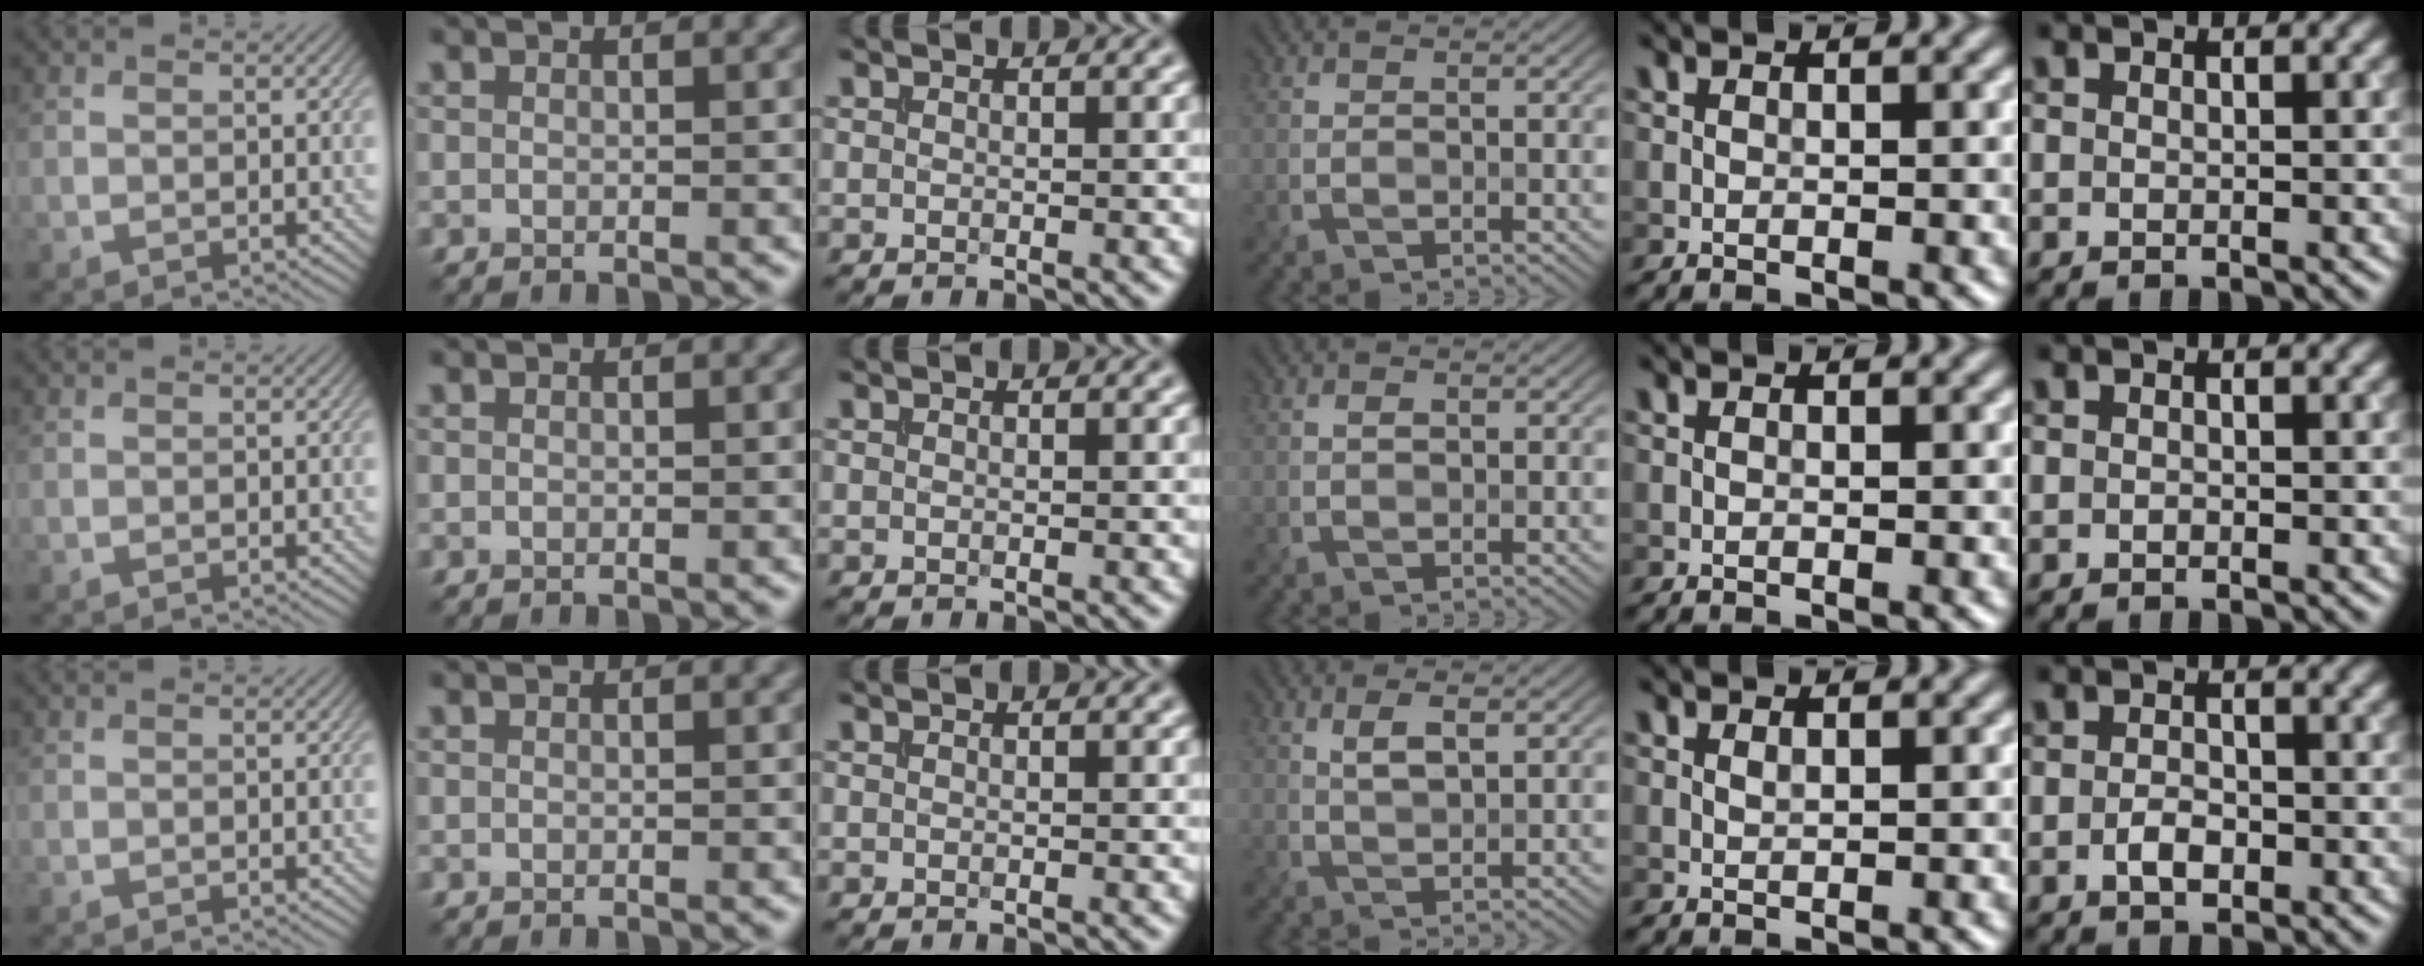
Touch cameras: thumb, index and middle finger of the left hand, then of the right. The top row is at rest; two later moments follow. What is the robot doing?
{"motion": "extract", "object": "file holder"}